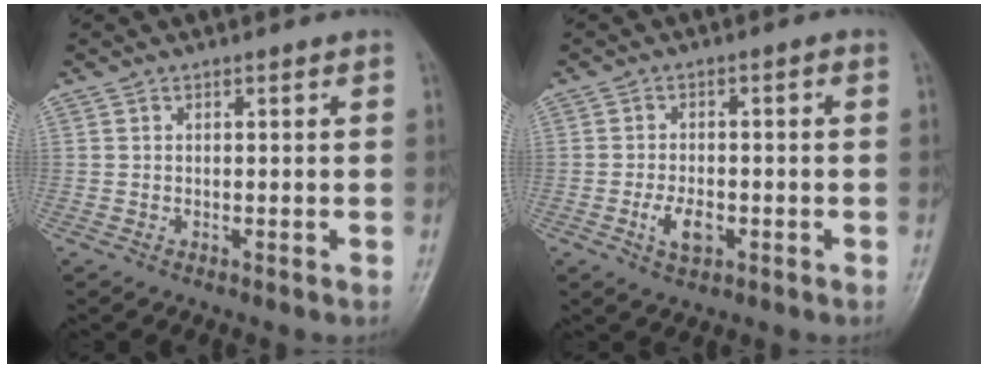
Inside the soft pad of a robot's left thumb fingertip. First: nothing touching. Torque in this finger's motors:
{"motor_torque": [-0.24, 0.51, 0.43, 0.11, 0.03]}